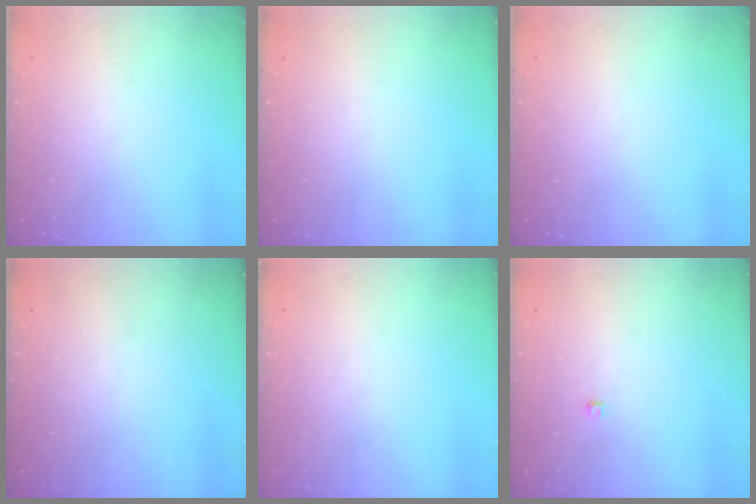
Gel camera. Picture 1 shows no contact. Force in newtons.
{"total": 0.0}
{"total": 0.0}
{"total": 0.0}
{"total": 0.0}
{"total": 3.0, "press": 3.0, "slide": 0.3}